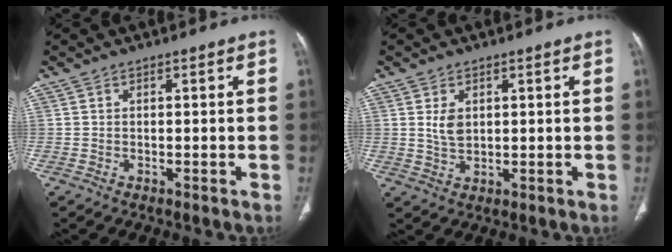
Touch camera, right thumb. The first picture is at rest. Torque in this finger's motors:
{"motor_torque": [0.00, 0.00, 0.19, 0.11, 0.00]}